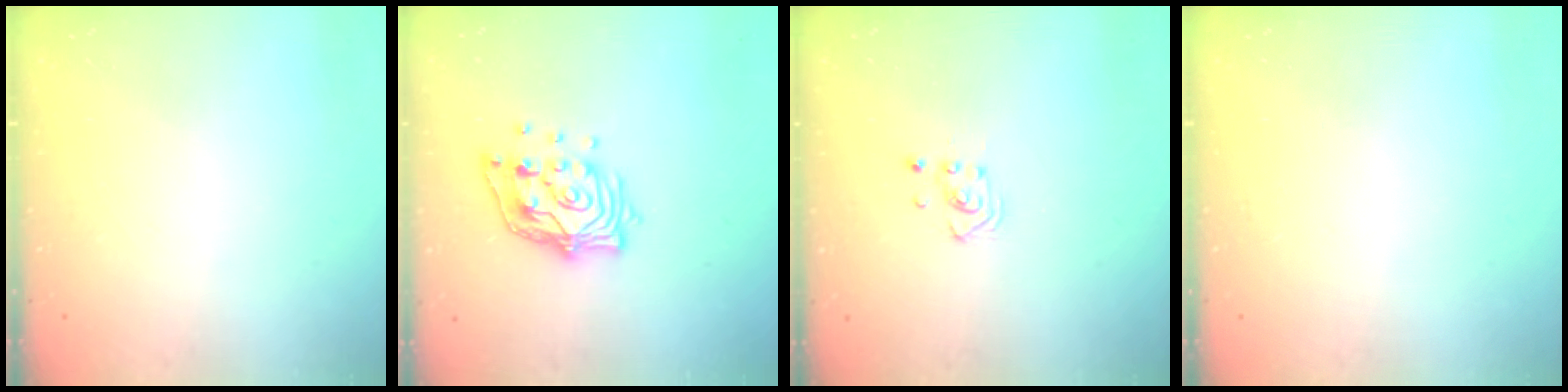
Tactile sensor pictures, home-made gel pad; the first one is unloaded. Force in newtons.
{"total": 12.4, "press": 12.4, "slide": 1.2}
{"total": 2.8, "press": 2.8, "slide": 0.3}
{"total": 0.0}